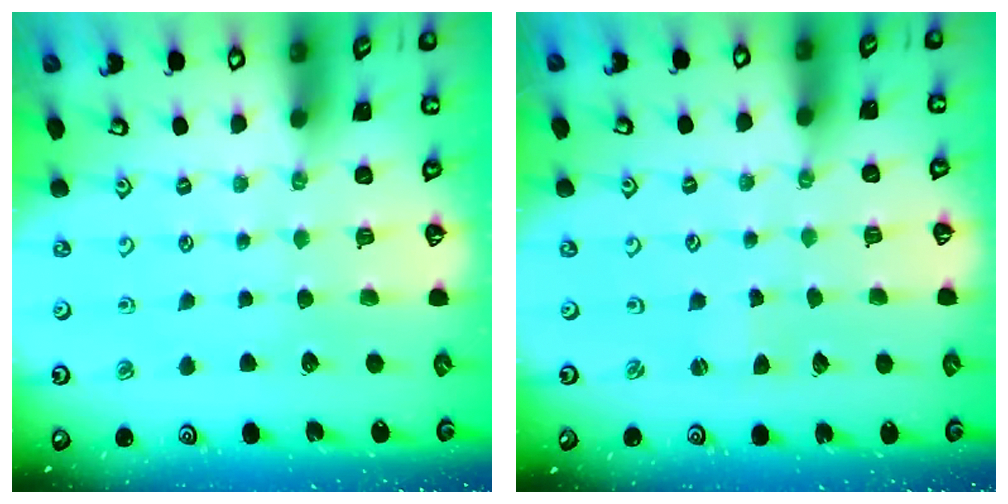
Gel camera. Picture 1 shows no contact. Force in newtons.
{"total": 0.8, "press": 0.8, "slide": 0.1}